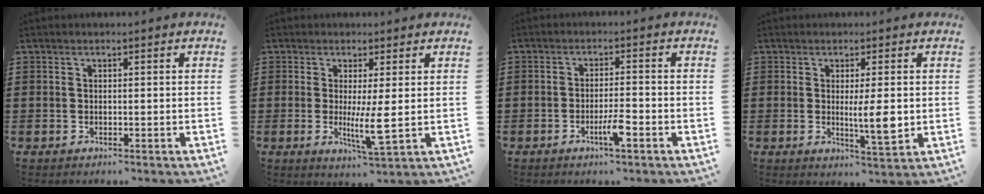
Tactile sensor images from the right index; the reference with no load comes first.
{"total": 5.0, "force": [-0.2, 0.2, 5.0], "torque": [-0.082, -0.013, -0.005]}
{"total": 3.9, "force": [-2.0, 0.6, 3.3], "torque": [-0.061, 0.000, -0.037]}
{"total": 5.3, "force": [-0.1, 0.6, 5.3], "torque": [-0.076, -0.010, -0.007]}